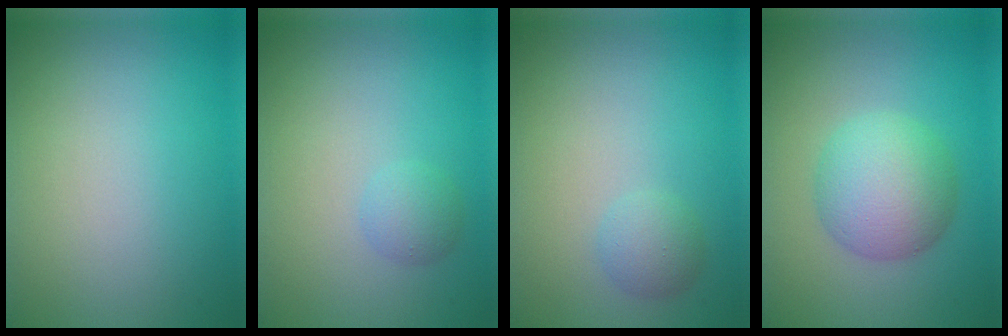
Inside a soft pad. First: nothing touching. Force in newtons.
{"total": 1.5, "press": 1.5, "slide": 0.1}
{"total": 1.7, "press": 1.7, "slide": 0.1}
{"total": 5.5, "press": 5.5, "slide": 0.2}